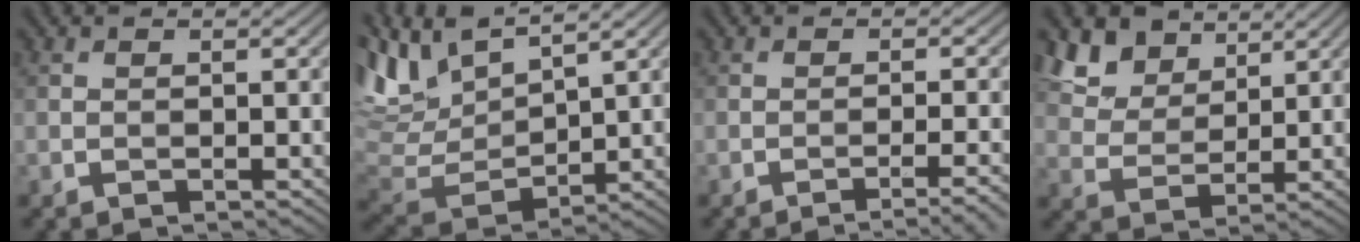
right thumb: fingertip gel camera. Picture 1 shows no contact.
{"total": 10.3, "force": [7.0, 3.6, 6.6], "torque": [-0.178, 0.013, 0.142]}
{"total": 4.1, "force": [-2.4, 0.6, 3.2], "torque": [-0.041, 0.013, -0.046]}
{"total": 7.8, "force": [5.1, 4.6, 3.6], "torque": [-0.095, -0.004, 0.108]}